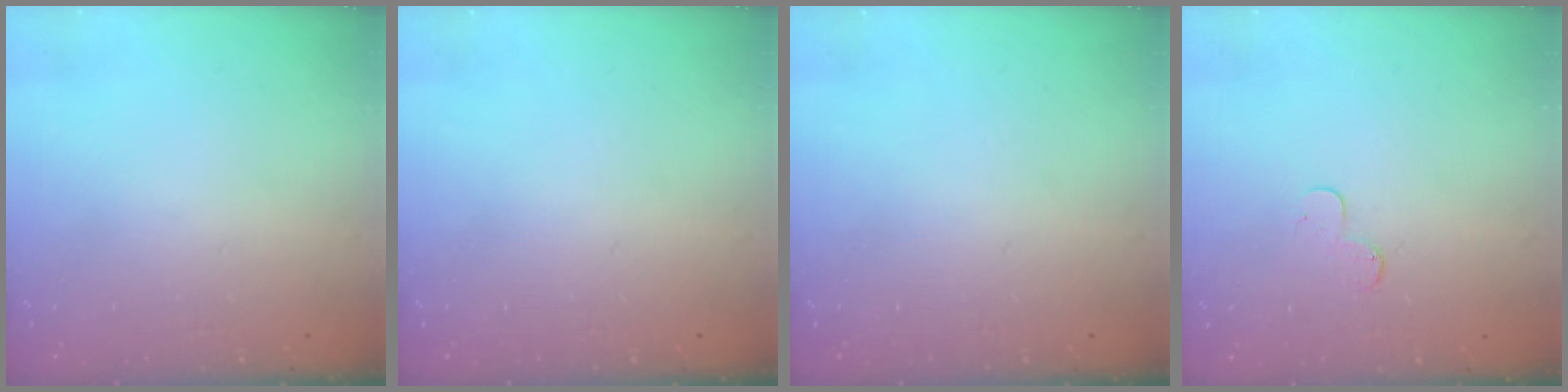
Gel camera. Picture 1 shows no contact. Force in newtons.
{"total": 0.0}
{"total": 0.0}
{"total": 3.7, "press": 3.7, "slide": 0.3}